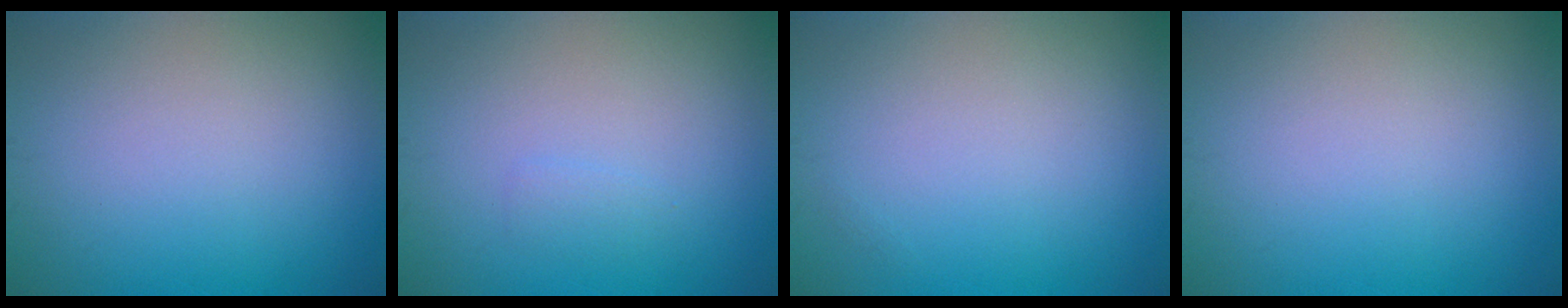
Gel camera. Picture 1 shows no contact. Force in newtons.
{"total": 0.7, "press": 0.7, "slide": 0.1}
{"total": 0.0}
{"total": 0.0}